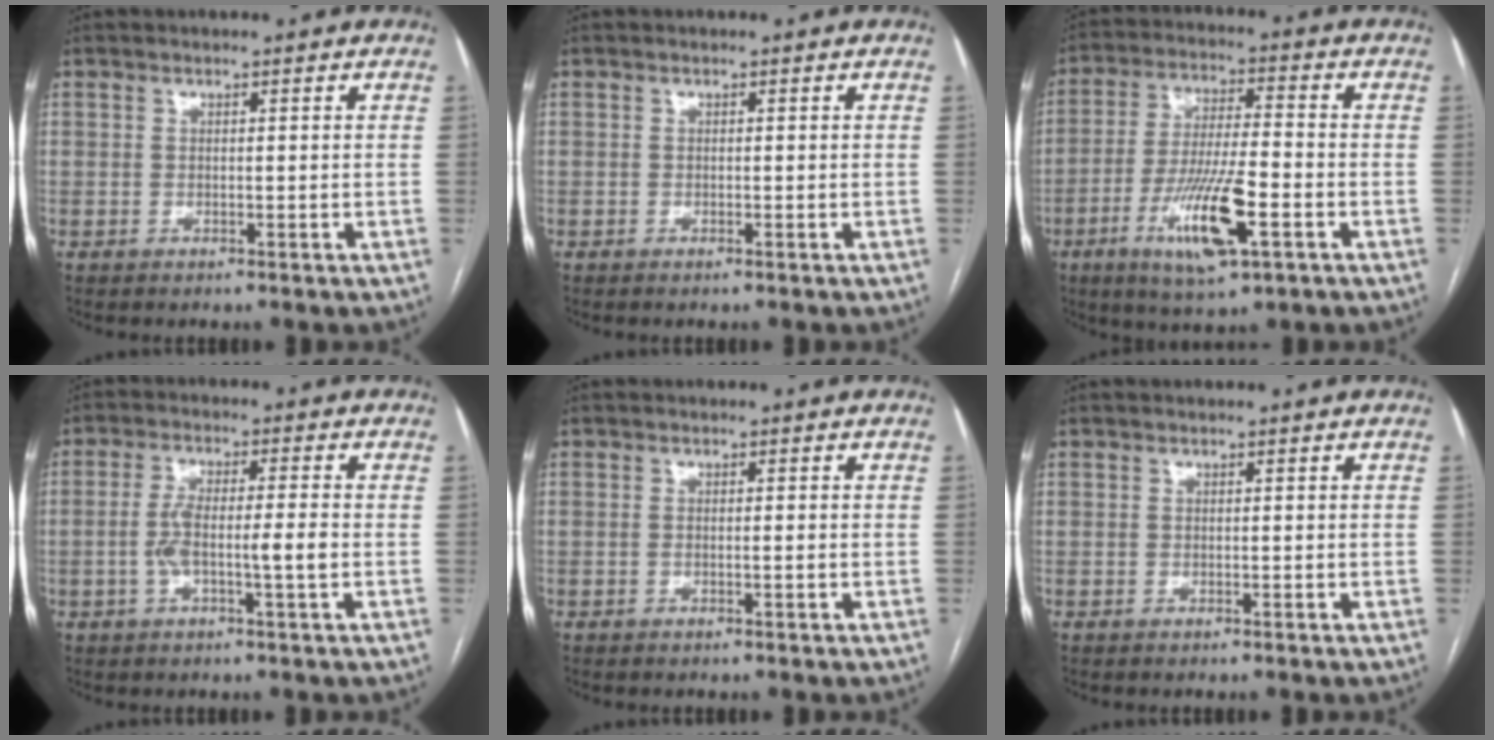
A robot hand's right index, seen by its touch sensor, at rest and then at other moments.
{"total": 0.0}
{"total": 12.7, "force": [-5.2, 2.0, 11.4], "torque": [-0.221, -0.015, -0.089]}
{"total": 5.9, "force": [-1.3, 0.5, 5.7], "torque": [-0.118, 0.013, -0.021]}
{"total": 0.8, "force": [-0.3, 0.0, 0.7], "torque": [-0.013, 0.001, -0.003]}
{"total": 0.0}